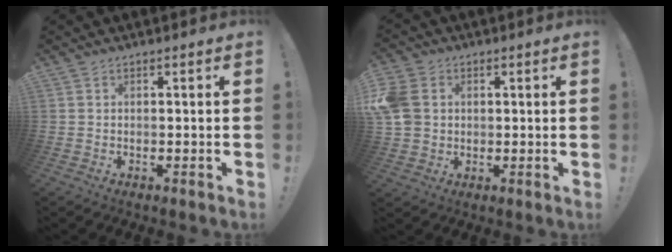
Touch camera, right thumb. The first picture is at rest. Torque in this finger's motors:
{"motor_torque": [0.40, 0.44, 0.66, -0.27, 0.39]}